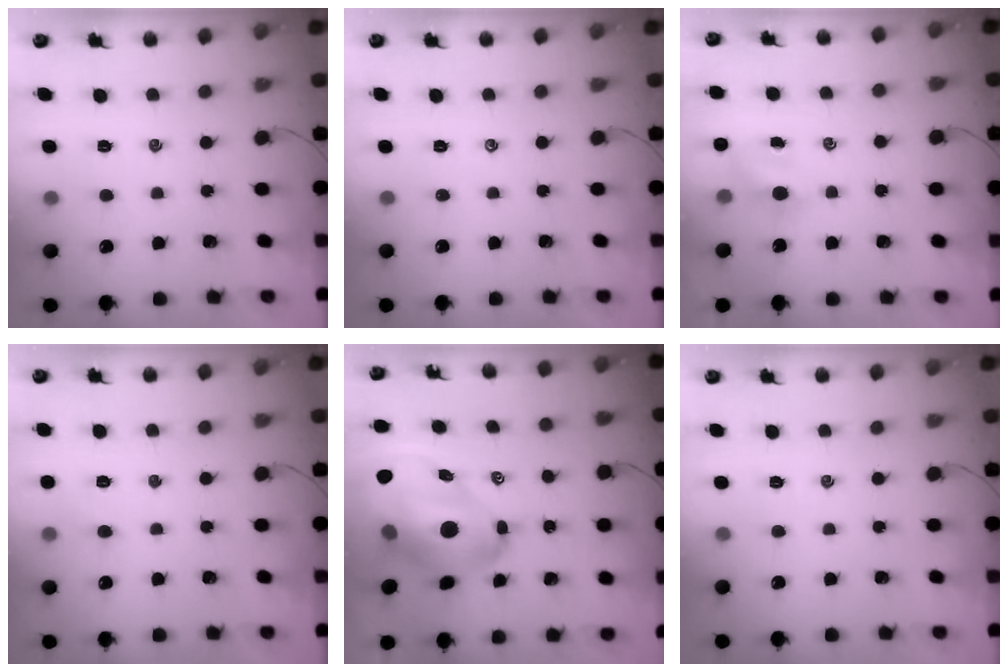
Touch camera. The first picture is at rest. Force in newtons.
{"total": 0.0}
{"total": 3.0, "press": 2.8, "slide": 1.0}
{"total": 2.2, "press": 2.1, "slide": 0.6}
{"total": 21.8, "press": 20.9, "slide": 6.0}
{"total": 0.0}